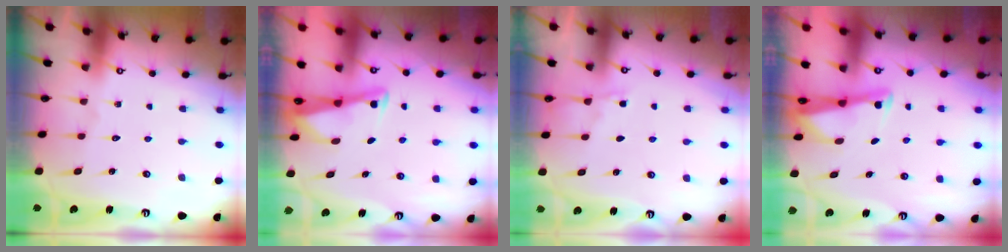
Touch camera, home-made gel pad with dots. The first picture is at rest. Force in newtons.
{"total": 2.8, "press": 2.8, "slide": 0.3}
{"total": 2.9, "press": 2.9, "slide": 0.4}
{"total": 2.6, "press": 2.6, "slide": 0.1}